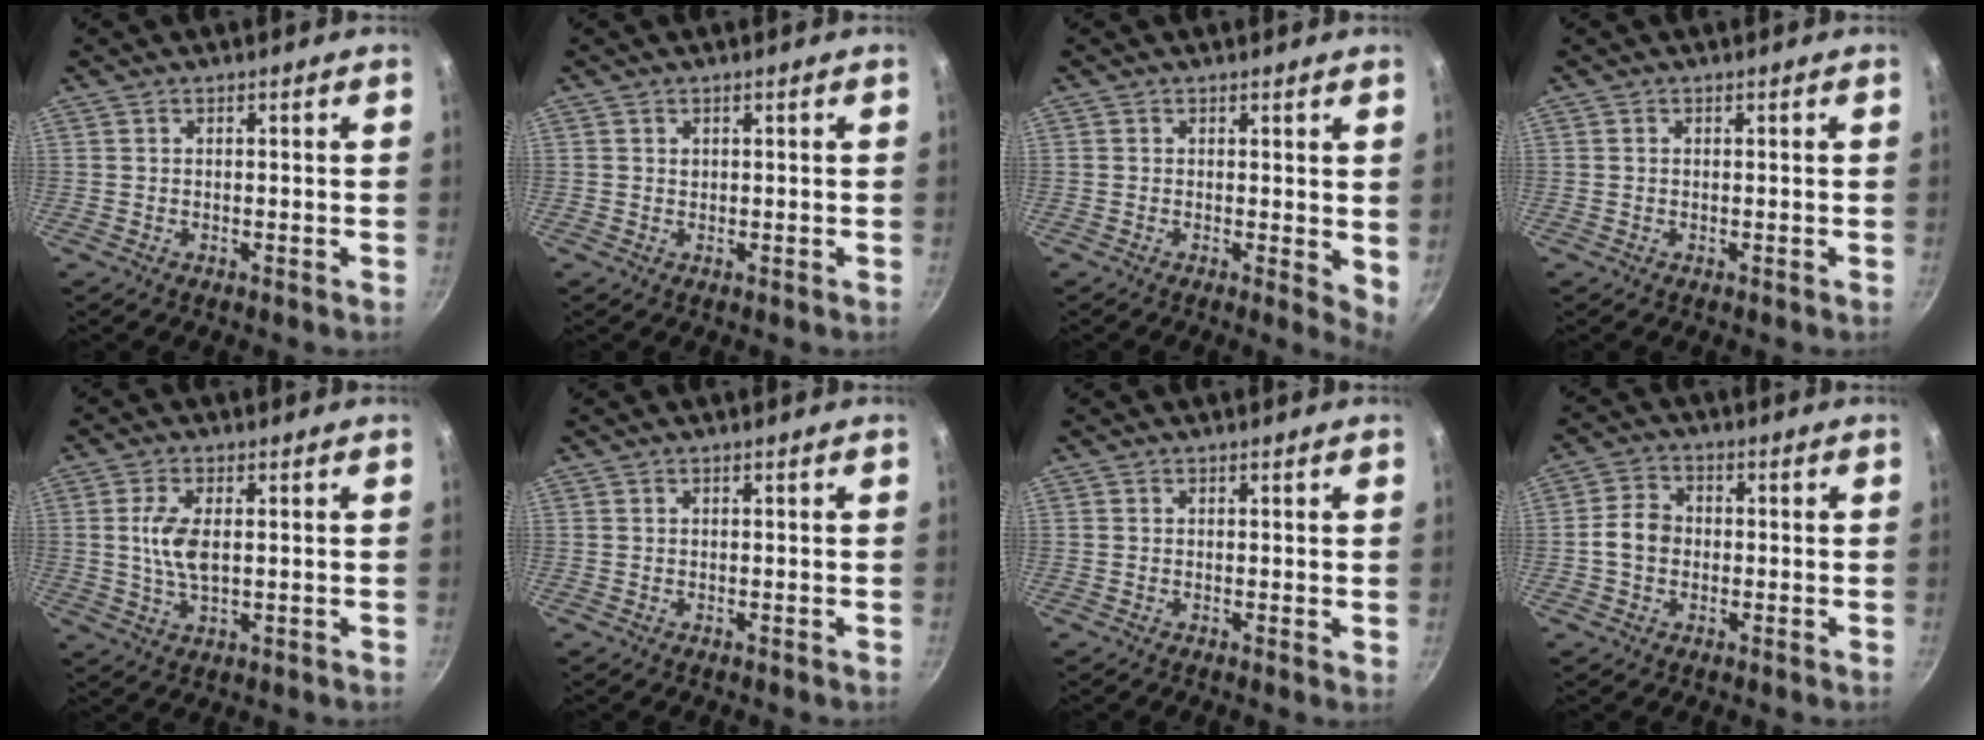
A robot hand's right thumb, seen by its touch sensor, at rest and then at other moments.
{"total": 0.6, "force": [0.2, 0.5, 0.1], "torque": [0.003, -0.001, 0.002]}
{"total": 3.8, "force": [0.5, 1.6, 3.4], "torque": [-0.038, -0.007, 0.003]}
{"total": 0.0}
{"total": 6.5, "force": [0.6, 3.1, 5.7], "torque": [-0.114, -0.001, 0.013]}
{"total": 0.0}
{"total": 0.8, "force": [0.2, 0.3, 0.7], "torque": [-0.010, -0.001, -0.001]}
{"total": 5.4, "force": [-0.7, 4.4, 3.1], "torque": [-0.039, 0.017, -0.023]}